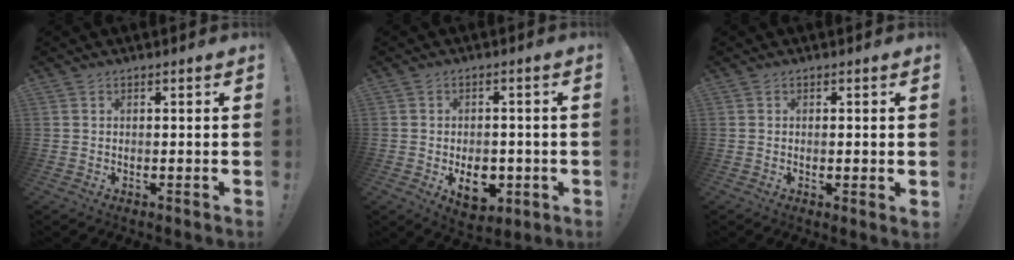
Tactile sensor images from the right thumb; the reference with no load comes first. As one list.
[{"total": 8.8, "force": [-2.7, 6.0, 5.8], "torque": [-0.061, 0.009, -0.040]}, {"total": 1.0, "force": [0.1, 0.0, 1.0], "torque": [-0.009, -0.004, 0.001]}]